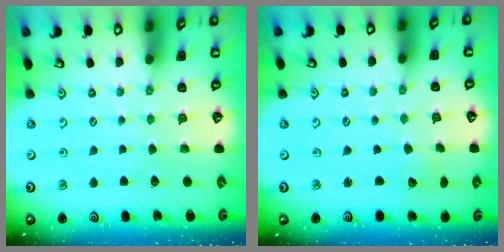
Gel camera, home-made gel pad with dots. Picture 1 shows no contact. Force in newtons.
{"total": 1.3, "press": 1.3, "slide": 0.0}